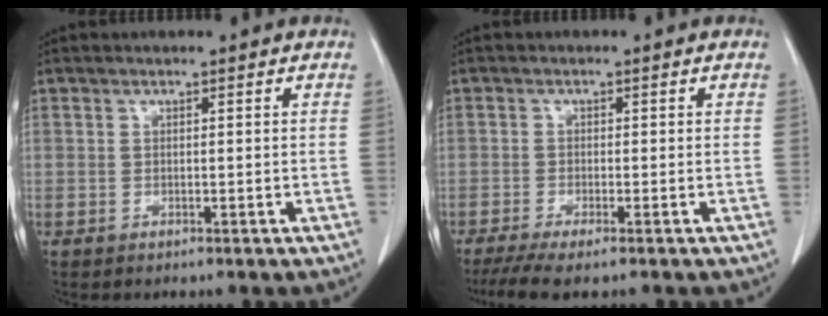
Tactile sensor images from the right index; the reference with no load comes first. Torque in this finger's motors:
{"motor_torque": [0.17, -0.15, 0.19, 0.05]}